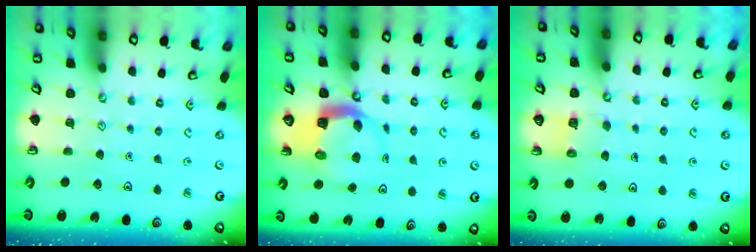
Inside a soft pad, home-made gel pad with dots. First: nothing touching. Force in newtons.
{"total": 5.3, "press": 5.3, "slide": 0.7}
{"total": 4.8, "press": 4.7, "slide": 0.3}